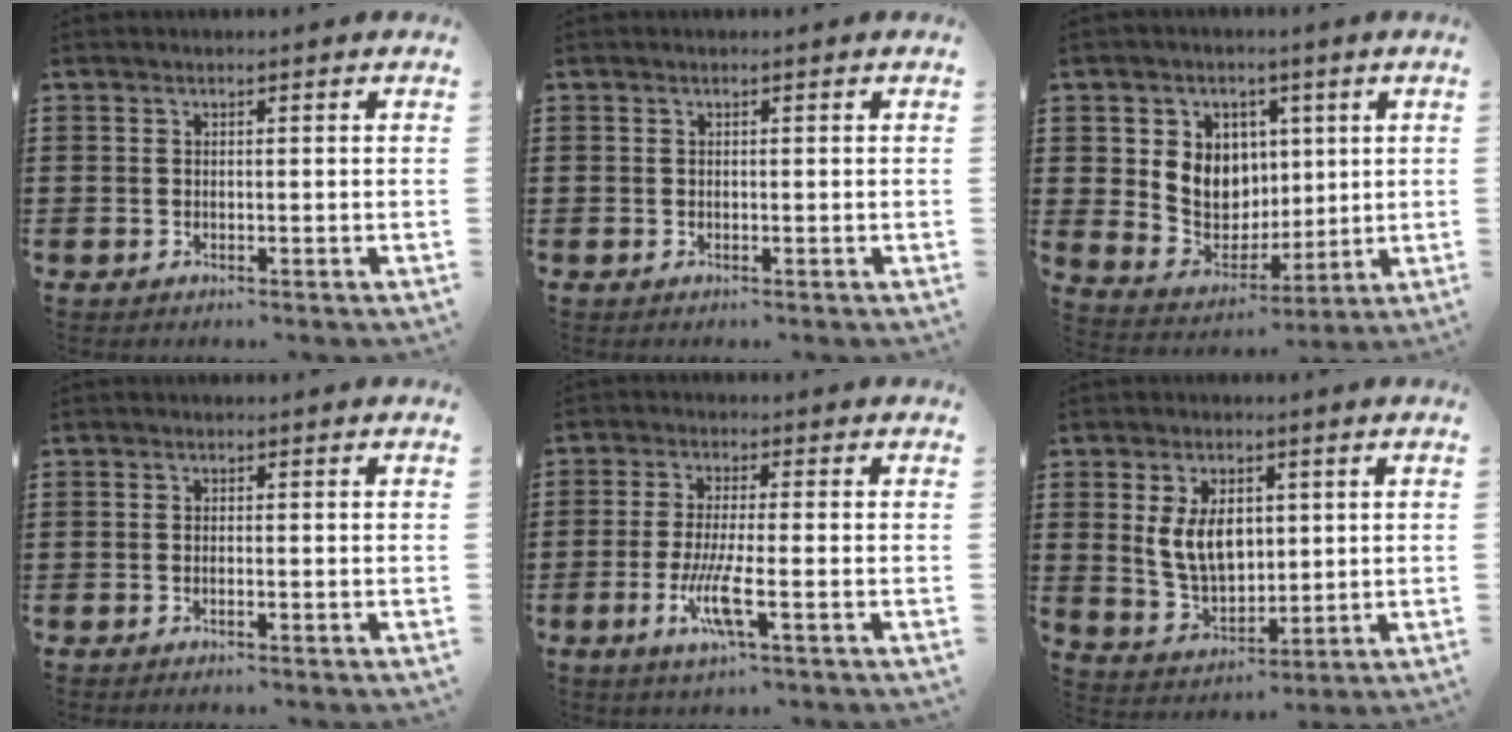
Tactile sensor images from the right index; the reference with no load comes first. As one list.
[{"total": 0.0}, {"total": 7.8, "force": [1.8, 7.3, 2.0], "torque": [-0.060, -0.003, 0.038]}, {"total": 0.5, "force": [-0.3, 0.1, 0.4], "torque": [-0.009, -0.003, -0.004]}, {"total": 6.7, "force": [-2.2, 0.8, 6.2], "torque": [-0.130, -0.020, -0.044]}, {"total": 7.8, "force": [1.6, 4.9, 5.8], "torque": [-0.130, 0.008, 0.024]}]